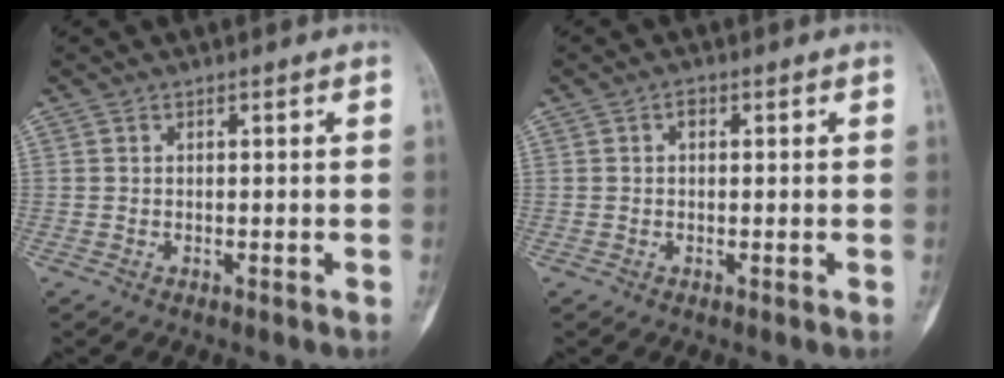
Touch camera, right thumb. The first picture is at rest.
{"total": 1.1, "force": [0.2, 0.8, 0.8], "torque": [-0.006, 0.004, 0.000]}